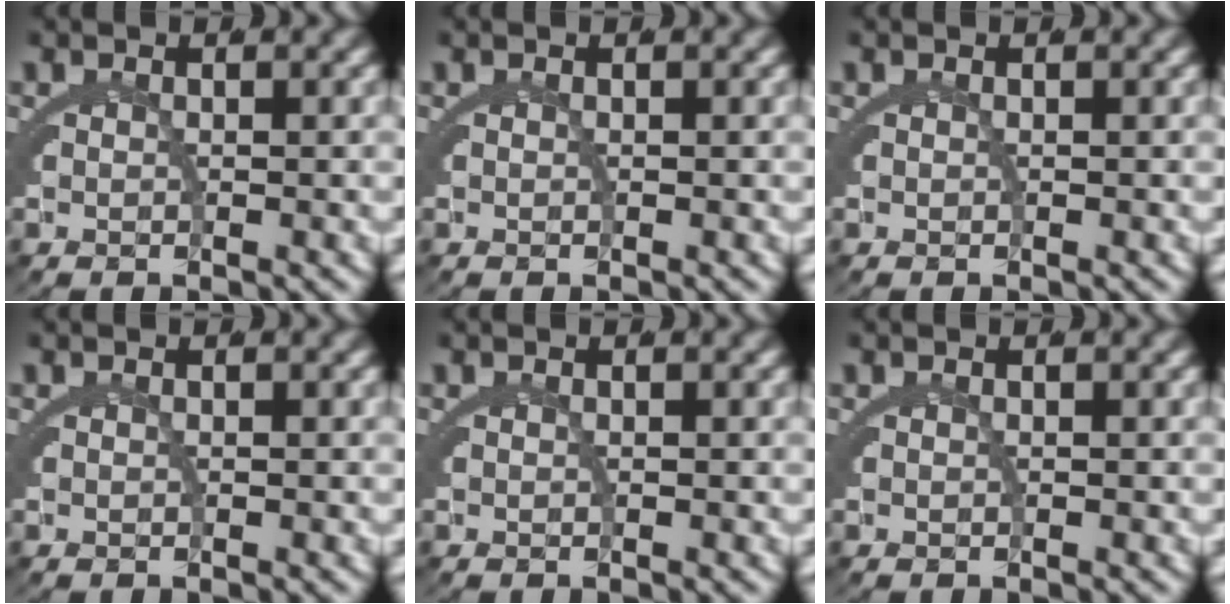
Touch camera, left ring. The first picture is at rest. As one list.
[{"total": 0.0}, {"total": 0.0}, {"total": 0.0}, {"total": 0.0}, {"total": 0.0}]